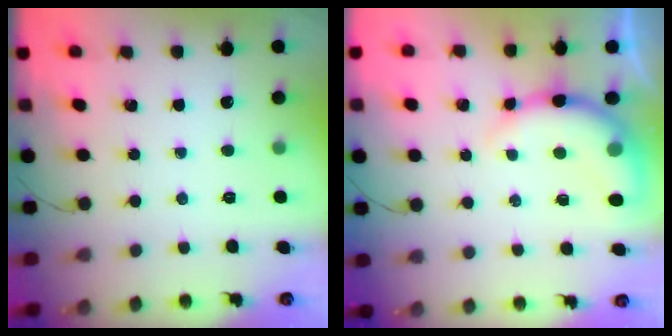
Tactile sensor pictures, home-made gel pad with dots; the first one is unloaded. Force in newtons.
{"total": 10.0, "press": 9.9, "slide": 1.0}